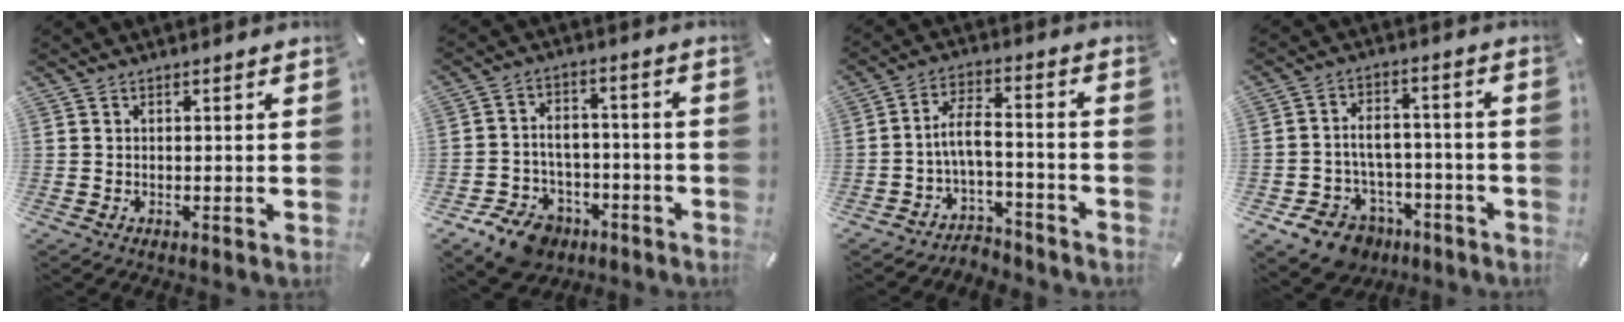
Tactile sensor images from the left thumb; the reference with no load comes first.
{"total": 9.6, "force": [-6.1, 6.7, 3.3], "torque": [-0.058, 0.049, -0.106]}
{"total": 7.3, "force": [-2.7, 3.7, 5.6], "torque": [-0.118, 0.009, -0.054]}
{"total": 10.4, "force": [-4.8, 8.2, 4.3], "torque": [-0.084, 0.040, -0.075]}